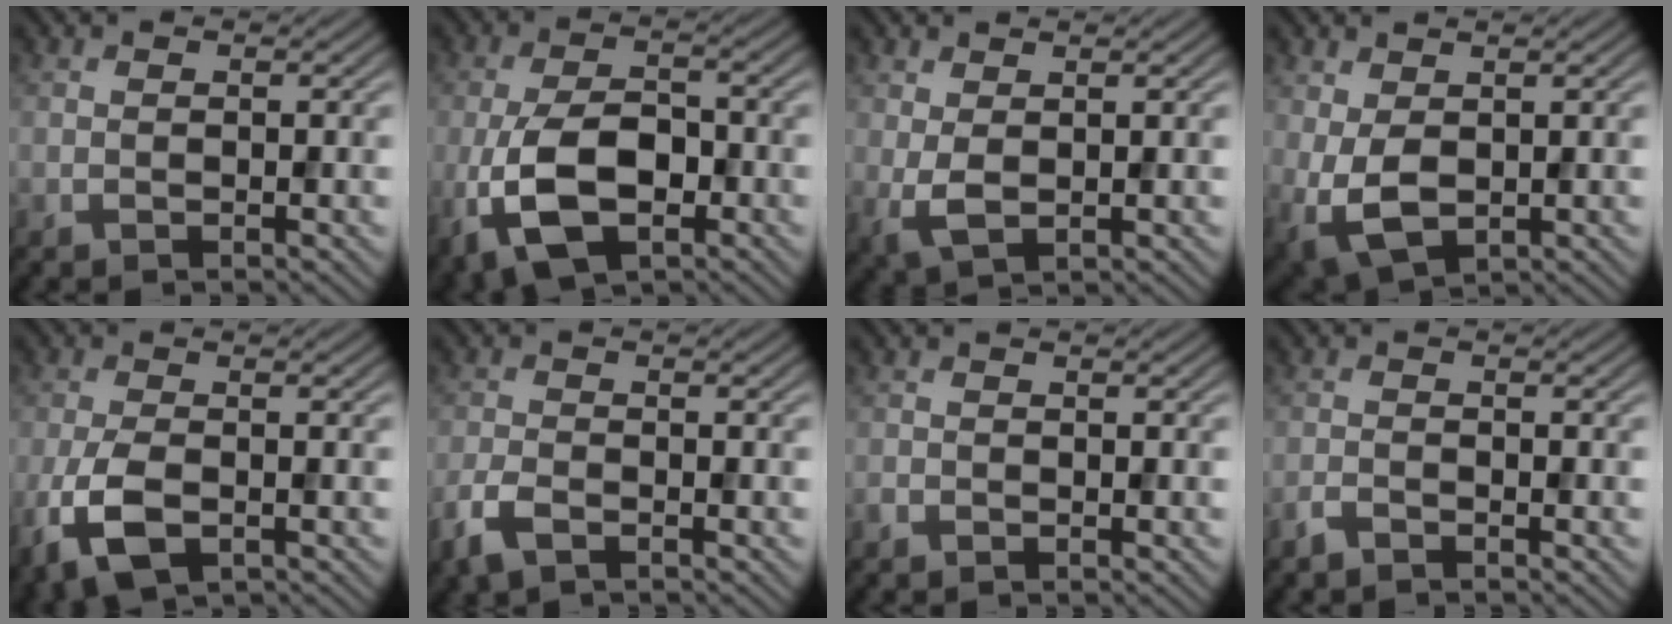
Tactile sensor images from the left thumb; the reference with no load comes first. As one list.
[{"total": 9.5, "force": [-3.5, 4.9, 7.3], "torque": [-0.163, -0.013, -0.071]}, {"total": 2.7, "force": [0.8, 1.2, 2.2], "torque": [-0.057, -0.004, 0.018]}, {"total": 5.0, "force": [0.1, 3.0, 3.9], "torque": [-0.100, -0.009, 0.006]}, {"total": 6.2, "force": [-2.5, 3.0, 4.9], "torque": [-0.120, -0.014, -0.051]}, {"total": 3.6, "force": [-2.3, 1.4, 2.3], "torque": [-0.056, -0.009, -0.055]}, {"total": 0.6, "force": [-0.5, 0.3, 0.2], "torque": [-0.005, -0.001, -0.010]}, {"total": 1.5, "force": [-1.3, 0.3, 0.7], "torque": [-0.018, -0.001, -0.032]}]